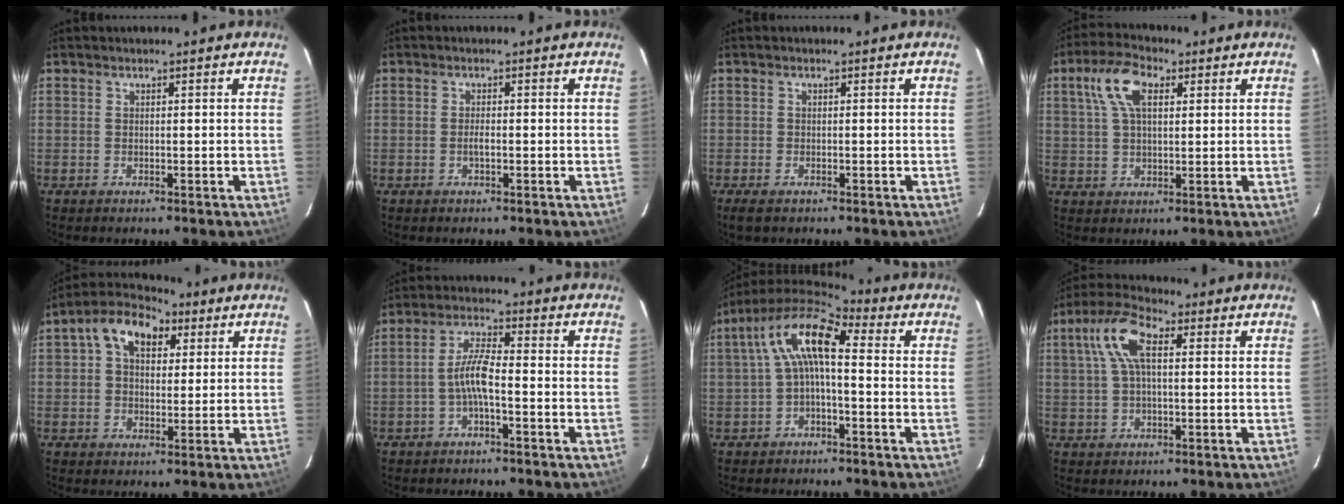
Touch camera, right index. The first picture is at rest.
{"total": 1.3, "force": [-0.4, 0.4, 1.2], "torque": [-0.024, 0.001, -0.008]}
{"total": 2.4, "force": [-1.6, 1.1, 1.4], "torque": [-0.028, -0.008, -0.029]}
{"total": 8.5, "force": [3.2, 4.1, 6.7], "torque": [-0.137, 0.025, 0.058]}
{"total": 9.6, "force": [3.7, 6.5, 6.1], "torque": [-0.110, 0.039, 0.055]}
{"total": 5.1, "force": [-1.8, 0.8, 4.7], "torque": [-0.100, 0.012, -0.036]}
{"total": 10.2, "force": [0.8, 3.9, 9.4], "torque": [-0.185, 0.030, 0.006]}
{"total": 8.7, "force": [2.2, 3.7, 7.6], "torque": [-0.159, 0.026, 0.039]}